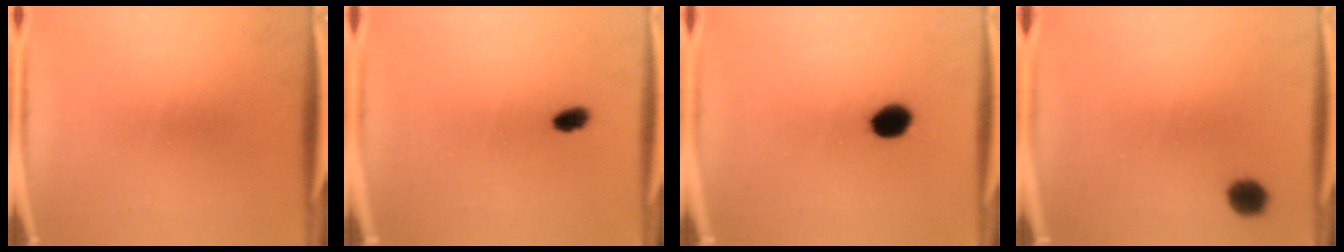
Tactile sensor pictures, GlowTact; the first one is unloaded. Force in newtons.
{"total": 2.3}
{"total": 6.1}
{"total": 4.1}